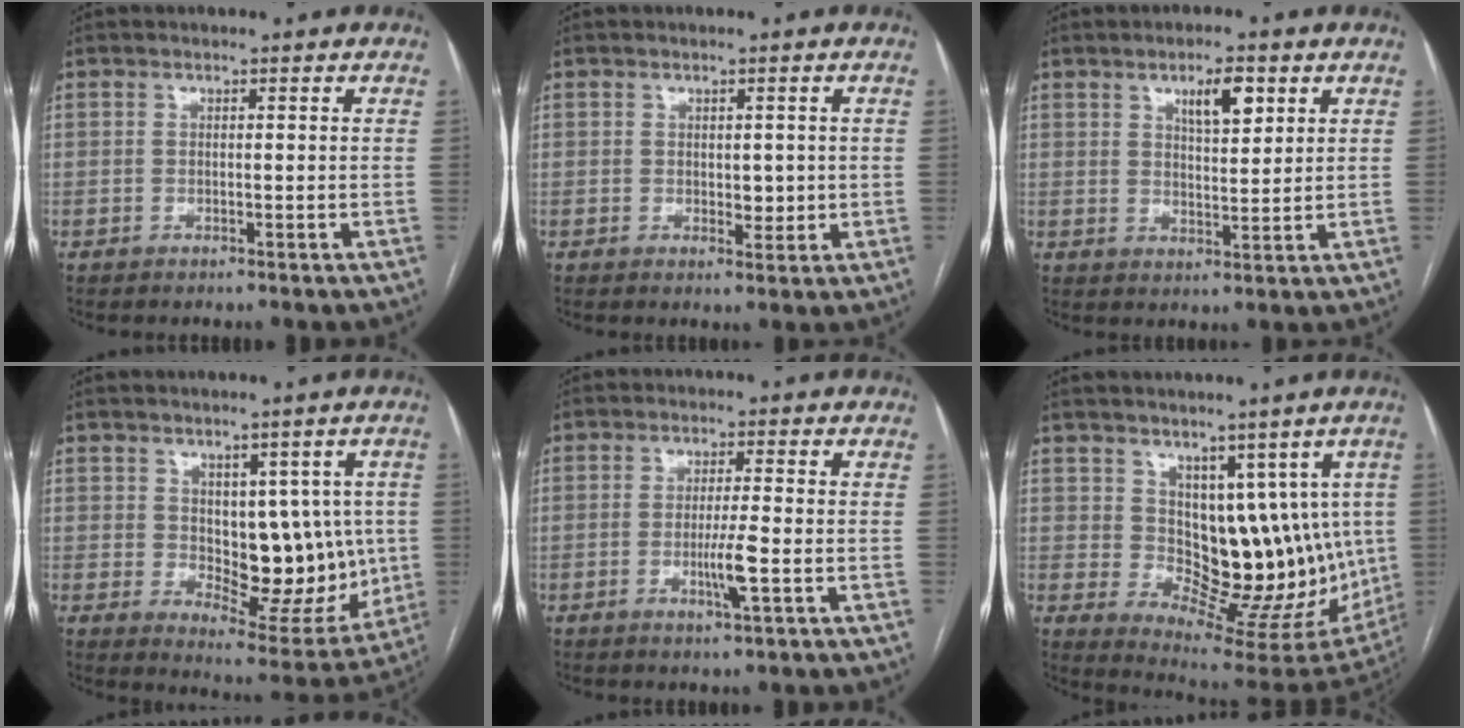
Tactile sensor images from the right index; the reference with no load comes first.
{"total": 2.7, "force": [0.2, 1.7, 2.1], "torque": [-0.026, -0.004, 0.008]}
{"total": 5.8, "force": [3.0, 1.8, 4.6], "torque": [-0.077, 0.002, 0.051]}
{"total": 13.0, "force": [0.4, 7.1, 10.9], "torque": [-0.124, 0.003, 0.031]}
{"total": 4.5, "force": [-1.3, -0.1, 4.3], "torque": [-0.082, -0.010, -0.022]}
{"total": 12.7, "force": [3.1, 8.0, 9.4], "torque": [-0.105, 0.004, 0.070]}